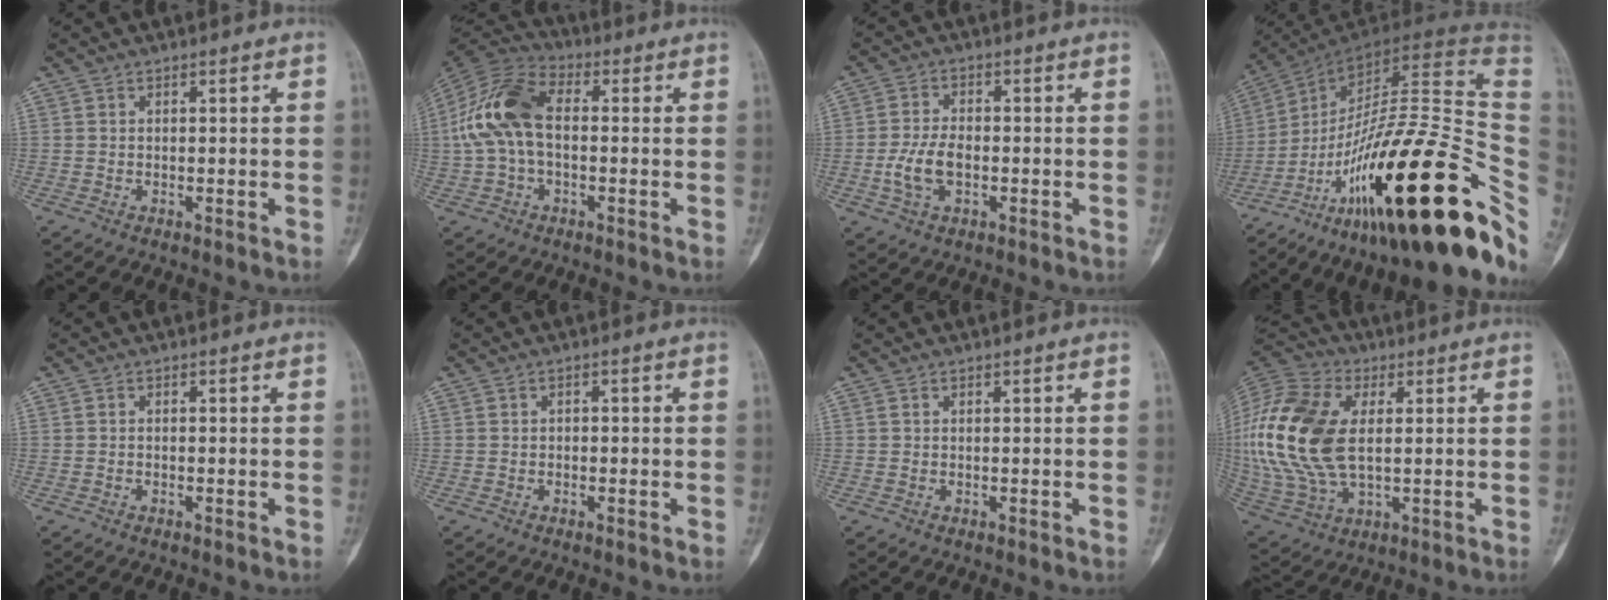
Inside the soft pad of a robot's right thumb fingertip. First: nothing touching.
{"total": 13.8, "force": [0.3, 8.2, 11.0], "torque": [-0.229, 0.035, -0.005]}
{"total": 6.4, "force": [-1.5, 3.5, 5.1], "torque": [-0.109, 0.010, -0.028]}
{"total": 35.4, "force": [-13.1, 9.9, 31.4], "torque": [-0.422, 0.085, -0.205]}
{"total": 0.0}
{"total": 0.7, "force": [-0.2, 0.6, 0.4], "torque": [0.002, 0.003, -0.006]}
{"total": 0.0}
{"total": 23.7, "force": [2.6, 14.1, 18.9], "torque": [-0.424, -0.008, 0.049]}